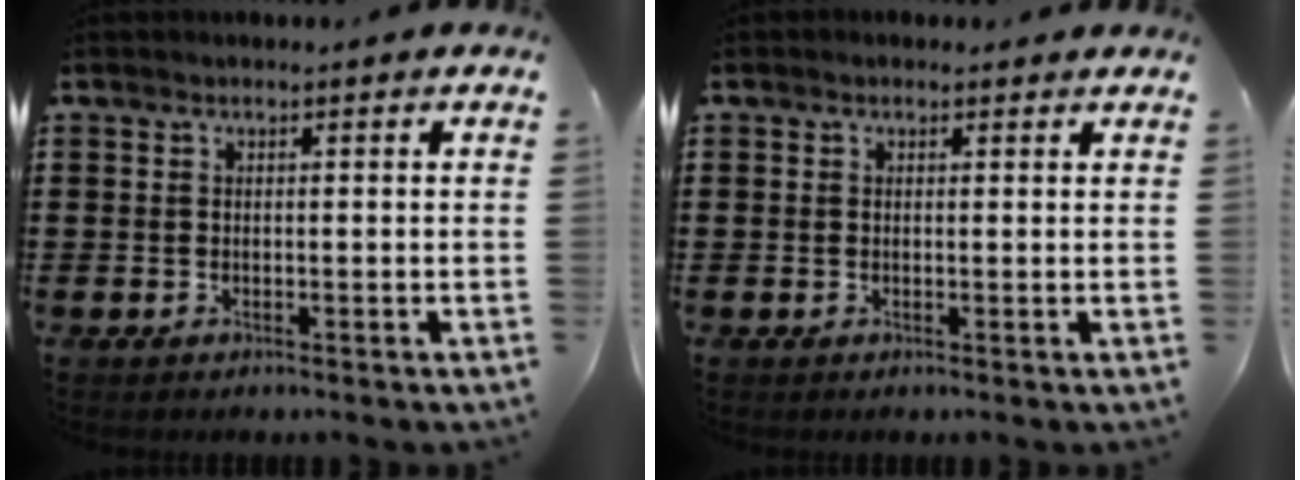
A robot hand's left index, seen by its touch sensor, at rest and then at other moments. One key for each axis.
{"total": 0.5, "fx": 0.2, "fy": 0.4, "fz": 0.3, "tx": -0.006, "ty": 0.004, "tz": 0.004}